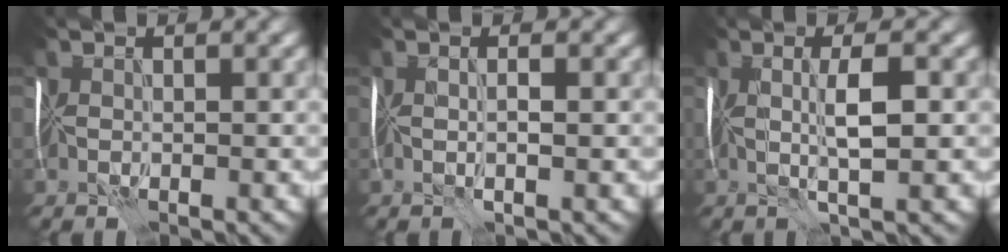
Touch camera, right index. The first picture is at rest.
{"total": 1.3, "force": [0.1, 0.0, 1.3], "torque": [-0.023, 0.000, 0.002]}
{"total": 3.4, "force": [0.3, 0.4, 3.4], "torque": [-0.065, 0.004, 0.007]}